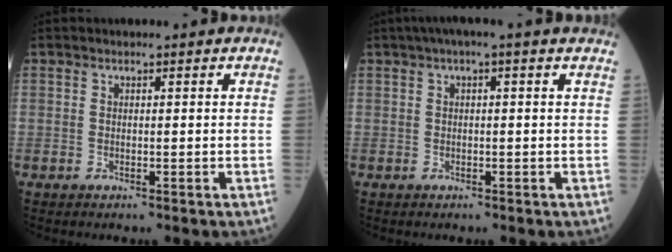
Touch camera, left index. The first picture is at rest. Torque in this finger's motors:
{"motor_torque": [-0.08, -0.30, 0.06, 0.06]}